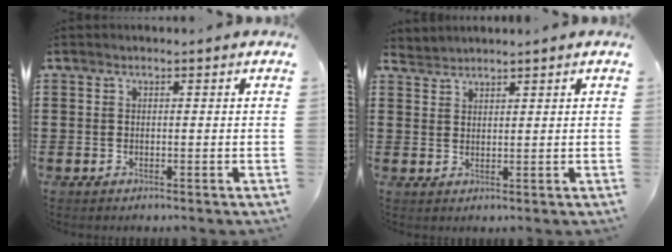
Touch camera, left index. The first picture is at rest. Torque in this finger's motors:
{"motor_torque": [0.00, 0.01, 0.03, -0.02]}